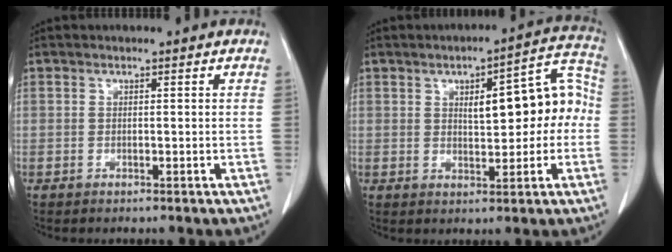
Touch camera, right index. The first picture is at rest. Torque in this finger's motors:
{"motor_torque": [0.50, 0.24, 0.19, 0.08]}